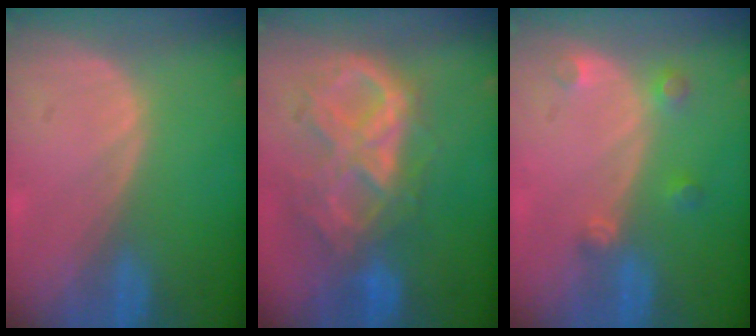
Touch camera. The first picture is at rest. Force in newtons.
{"total": 10.4, "press": 8.9, "slide": 5.5}
{"total": 2.6, "press": 2.6, "slide": 0.2}